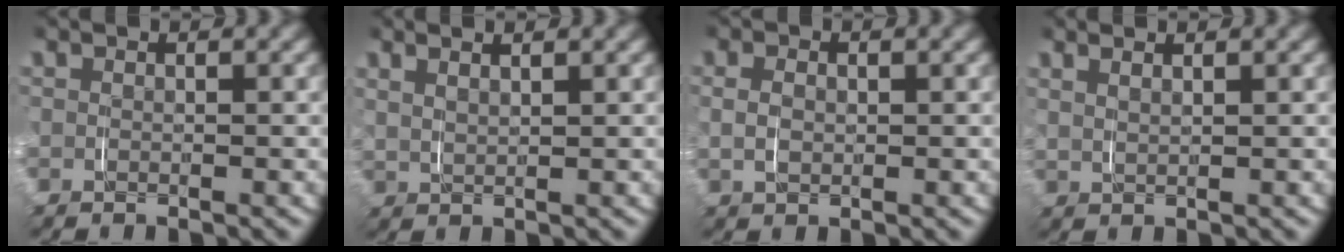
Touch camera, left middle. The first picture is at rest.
{"total": 2.5, "force": [1.9, 0.9, 1.3], "torque": [-0.022, 0.007, 0.035]}
{"total": 2.2, "force": [0.3, 1.5, 1.5], "torque": [-0.033, 0.000, 0.008]}
{"total": 1.9, "force": [1.6, 0.6, 0.9], "torque": [-0.016, 0.004, 0.030]}